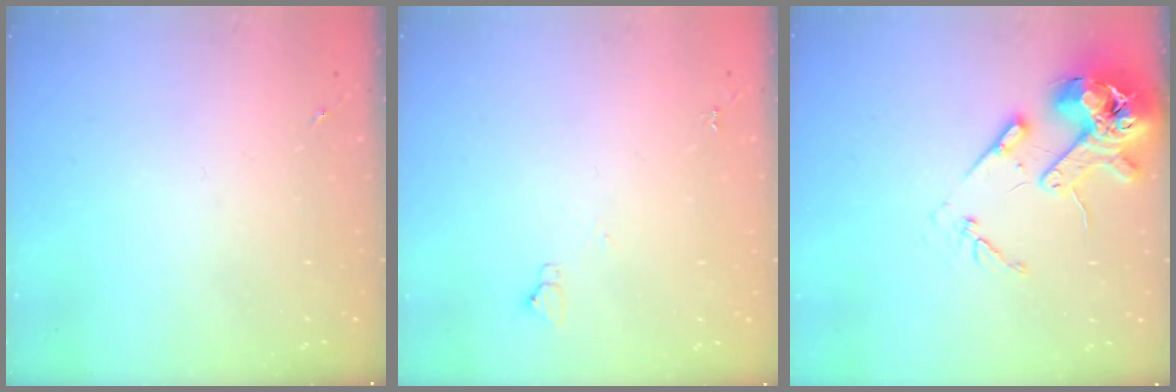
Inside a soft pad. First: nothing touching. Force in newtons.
{"total": 3.8, "press": 3.8, "slide": 0.5}
{"total": 15.0, "press": 14.8, "slide": 2.3}